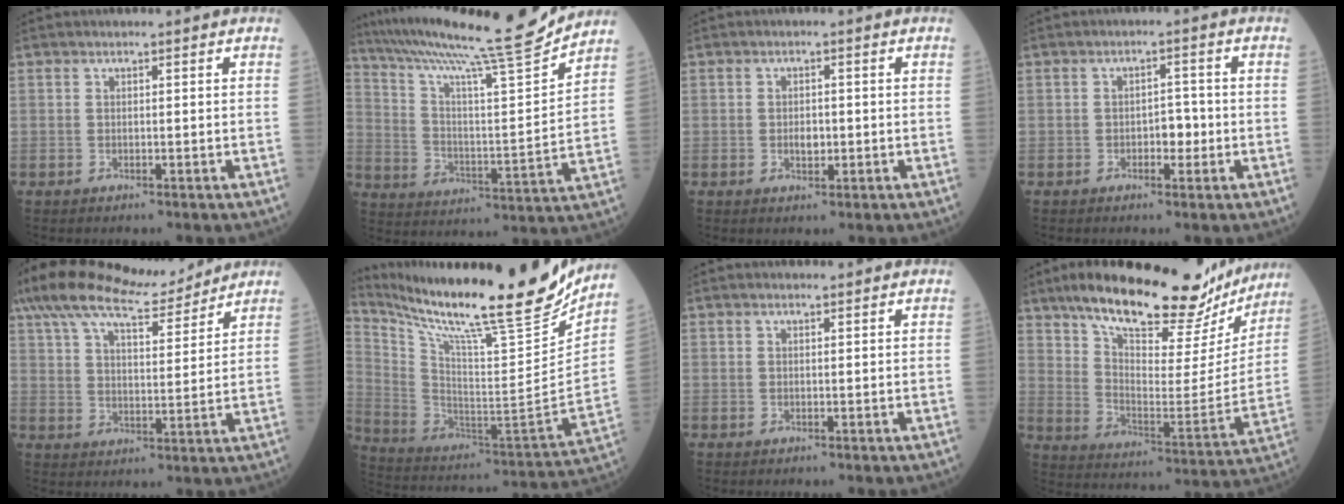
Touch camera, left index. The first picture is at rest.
{"total": 19.0, "force": [17.2, -1.2, 8.0], "torque": [-0.141, -0.037, 0.265]}
{"total": 2.0, "force": [-0.5, 1.1, 1.6], "torque": [-0.026, -0.002, -0.008]}
{"total": 2.7, "force": [-1.0, 1.5, 2.1], "torque": [-0.023, 0.003, -0.016]}
{"total": 14.9, "force": [13.0, 2.6, 6.8], "torque": [-0.131, 0.023, 0.216]}
{"total": 28.0, "force": [24.0, 1.3, 14.3], "torque": [-0.266, -0.078, 0.373]}
{"total": 1.0, "force": [0.8, 0.2, 0.5], "torque": [-0.012, 0.008, 0.013]}
{"total": 26.1, "force": [21.1, 7.7, 13.2], "torque": [-0.205, -0.006, 0.294]}